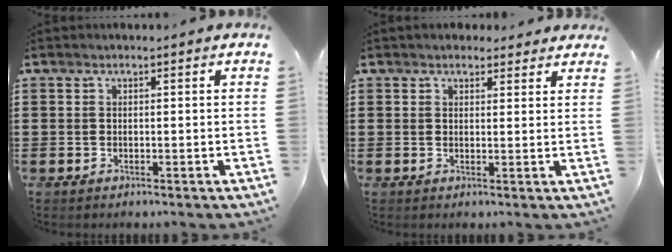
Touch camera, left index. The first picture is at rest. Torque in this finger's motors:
{"motor_torque": [1.53, -0.61, 0.12, 0.05]}